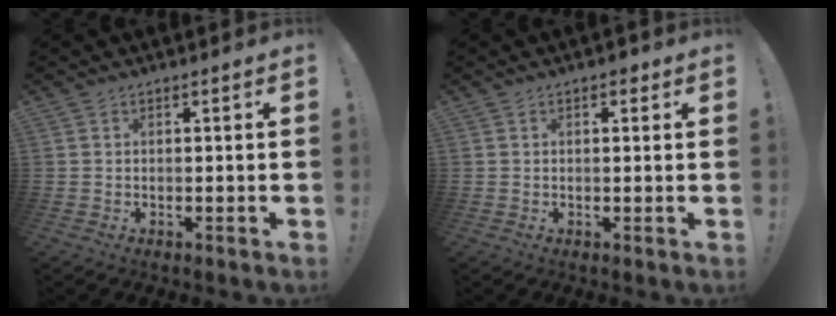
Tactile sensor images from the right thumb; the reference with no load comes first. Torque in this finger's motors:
{"motor_torque": [0.02, 0.08, 0.03, 0.03, 0.03]}